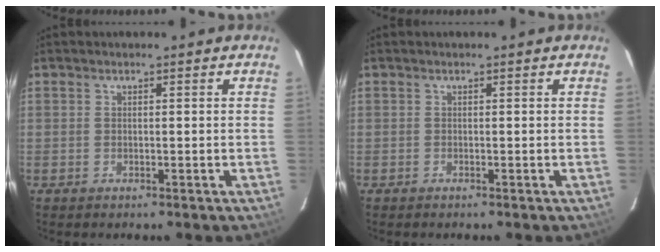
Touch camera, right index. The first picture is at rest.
{"total": 0.0}